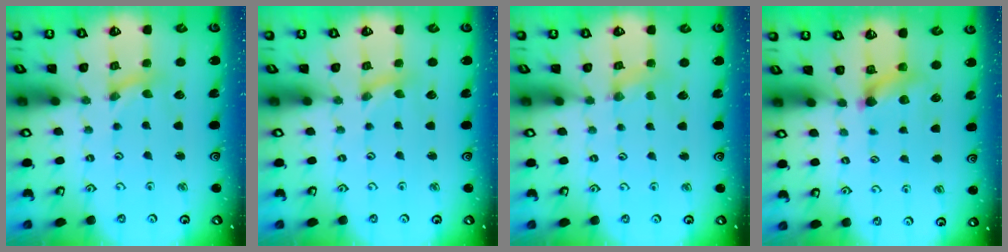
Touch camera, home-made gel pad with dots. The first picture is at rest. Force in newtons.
{"total": 0.0}
{"total": 2.3, "press": 2.3, "slide": 0.3}
{"total": 5.5, "press": 5.5, "slide": 0.6}